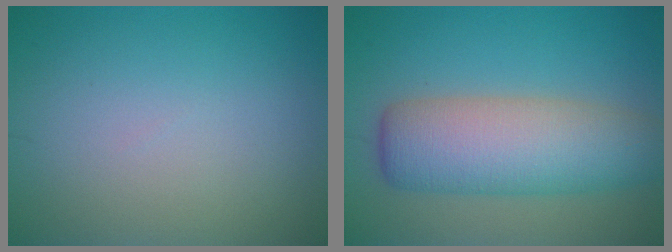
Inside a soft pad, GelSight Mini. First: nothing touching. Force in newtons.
{"total": 8.1, "press": 8.1, "slide": 0.2}